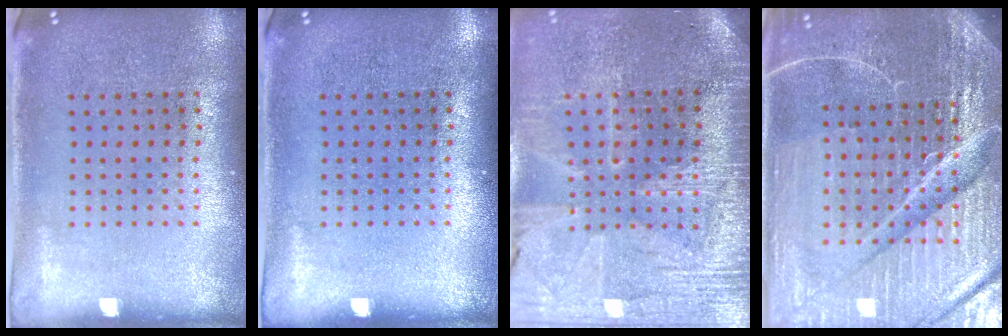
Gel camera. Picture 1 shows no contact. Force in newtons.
{"total": 0.0}
{"total": 3.5, "press": 3.2, "slide": 1.3}
{"total": 6.4, "press": 5.7, "slide": 3.0}